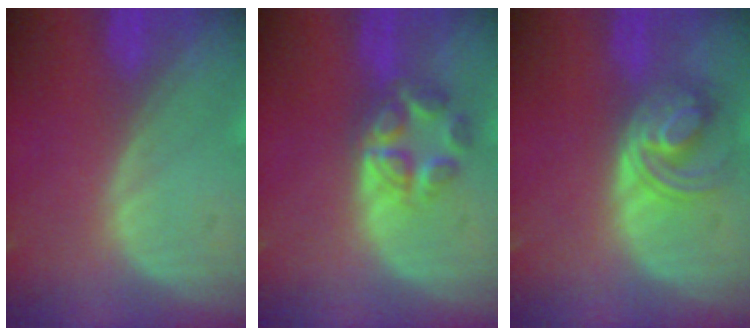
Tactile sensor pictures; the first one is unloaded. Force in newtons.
{"total": 6.2, "press": 5.5, "slide": 2.8}
{"total": 5.6, "press": 5.6, "slide": 0.3}